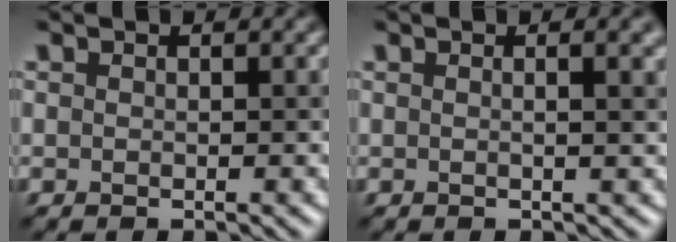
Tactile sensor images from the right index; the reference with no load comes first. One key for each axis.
{"total": 3.8, "fx": 1.0, "fy": 1.6, "fz": 3.3, "tx": -0.019, "ty": 0.017, "tz": -0.016}